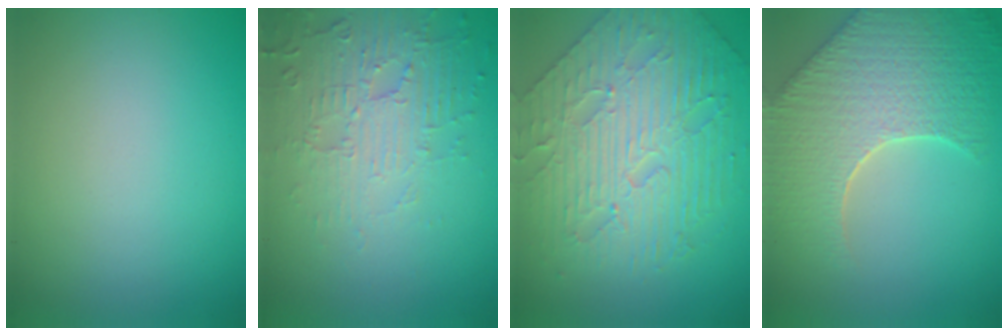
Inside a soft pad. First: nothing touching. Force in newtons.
{"total": 4.5, "press": 3.3, "slide": 3.1}
{"total": 6.4, "press": 5.4, "slide": 3.4}
{"total": 8.8, "press": 6.3, "slide": 6.2}